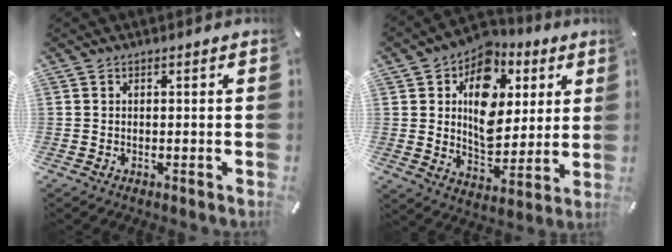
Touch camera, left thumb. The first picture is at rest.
{"total": 14.8, "force": [4.4, 11.4, 8.3], "torque": [-0.112, -0.027, 0.081]}